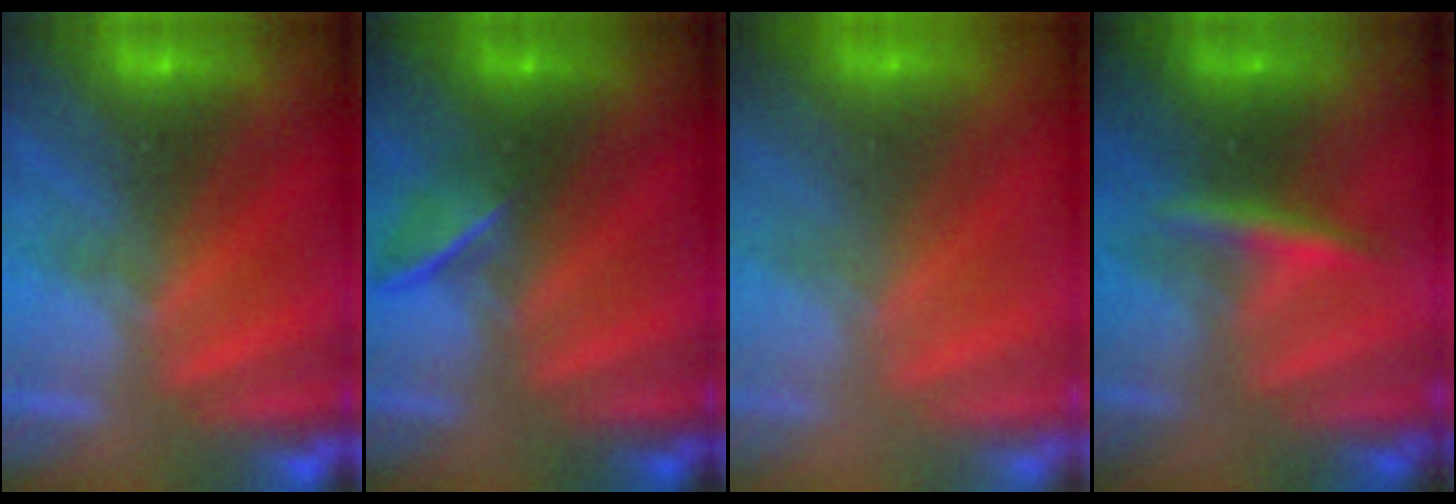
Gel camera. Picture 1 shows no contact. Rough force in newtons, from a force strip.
{"total": 2.0}
{"total": 6.7}
{"total": 2.4}